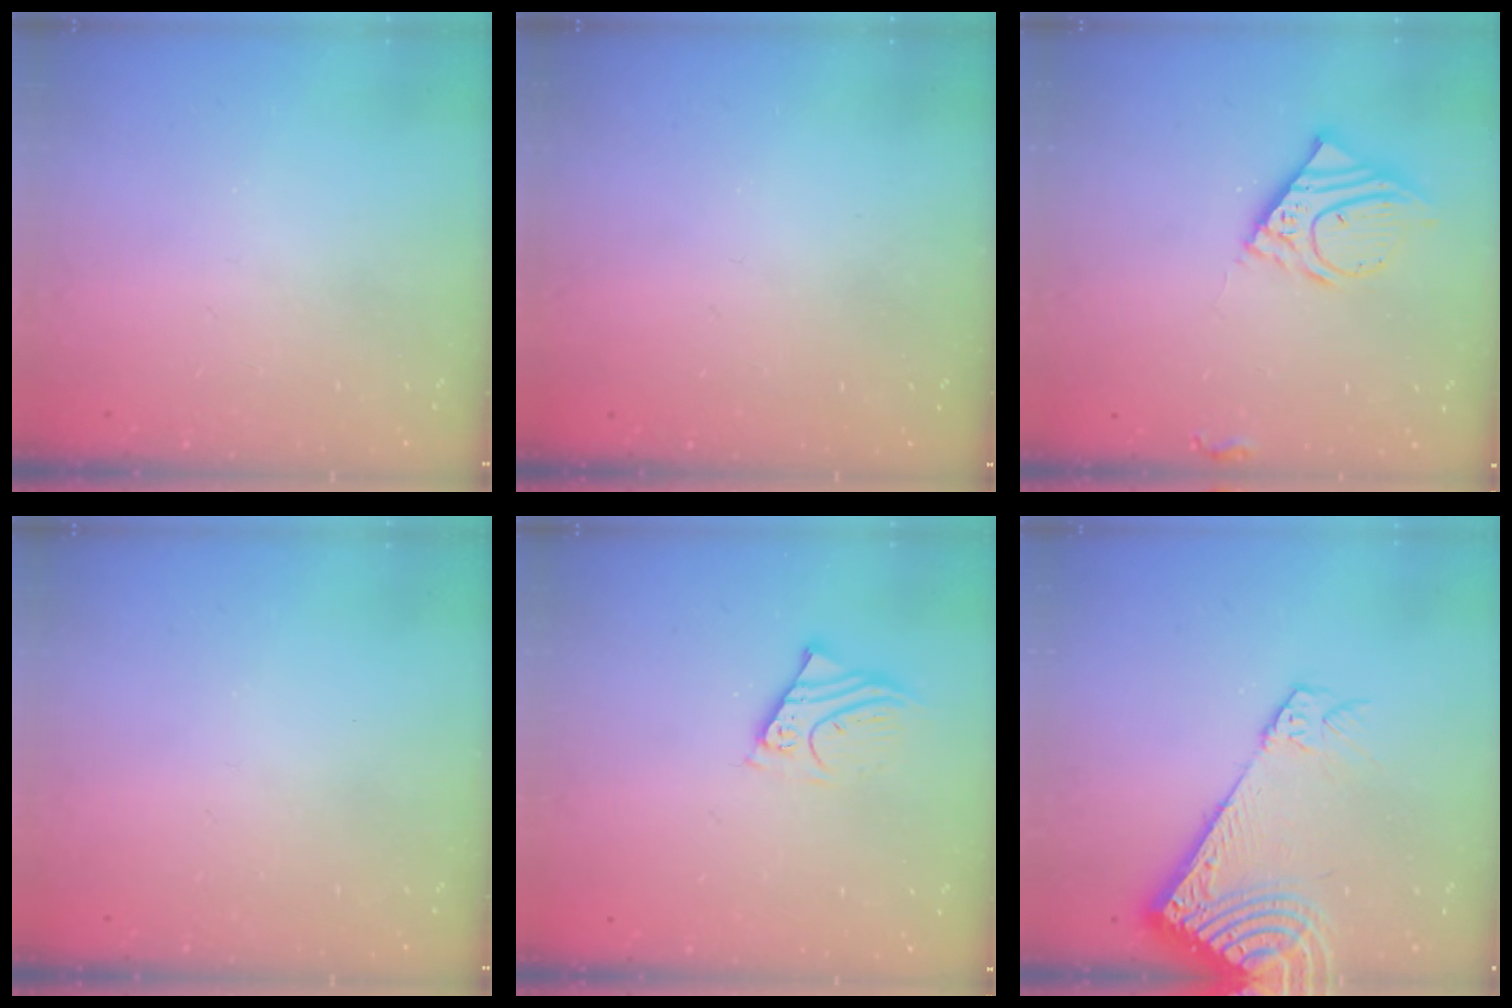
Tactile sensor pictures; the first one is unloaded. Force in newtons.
{"total": 0.6, "press": 0.6, "slide": 0.0}
{"total": 10.6, "press": 10.5, "slide": 1.6}
{"total": 0.0}
{"total": 4.4, "press": 4.4, "slide": 0.3}
{"total": 12.4, "press": 12.2, "slide": 2.0}